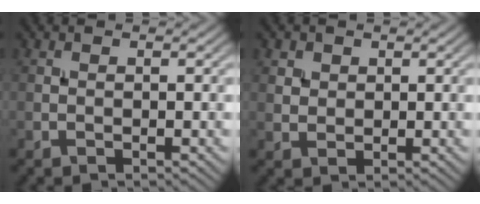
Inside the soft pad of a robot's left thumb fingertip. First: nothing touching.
{"total": 2.5, "force": [1.3, 2.0, 0.9], "torque": [-0.027, -0.007, 0.033]}